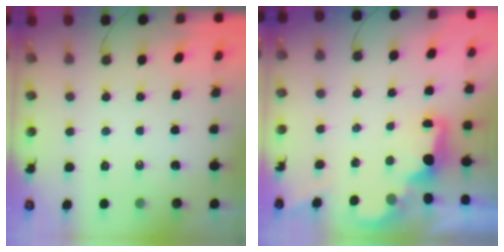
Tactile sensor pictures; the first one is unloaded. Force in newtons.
{"total": 2.1, "press": 2.0, "slide": 0.7}